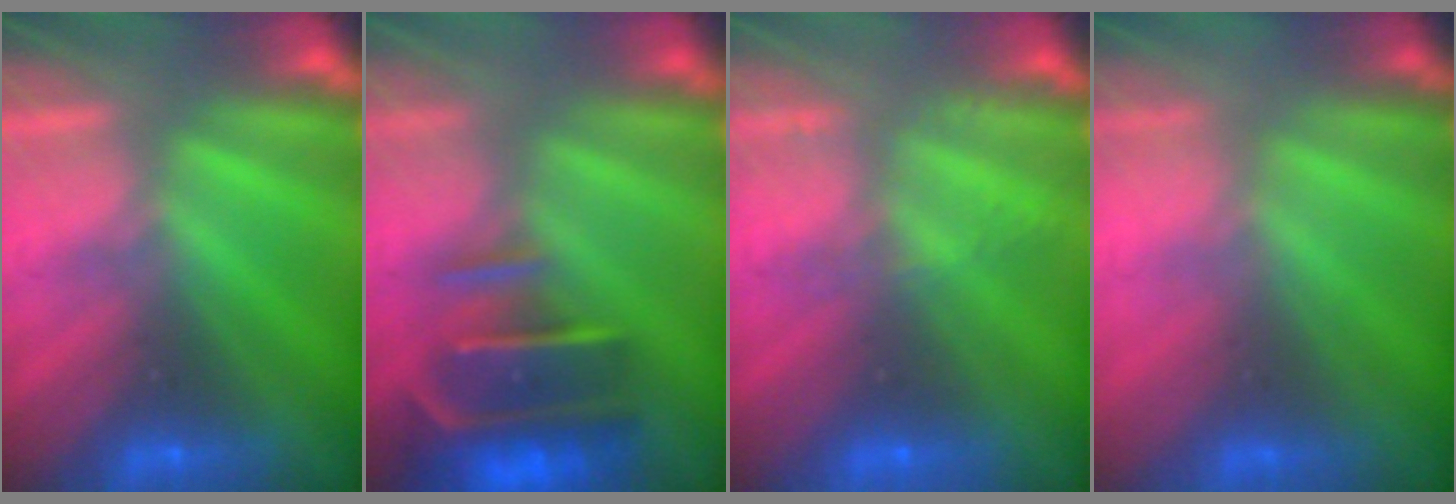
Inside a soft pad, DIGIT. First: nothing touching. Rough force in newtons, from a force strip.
{"total": 6.5}
{"total": 2.1}
{"total": 2.4}